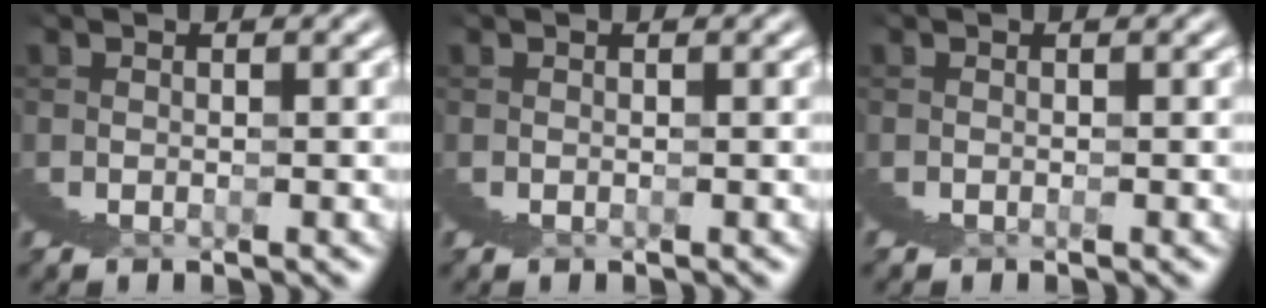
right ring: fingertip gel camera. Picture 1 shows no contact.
{"total": 0.0}
{"total": 0.0}